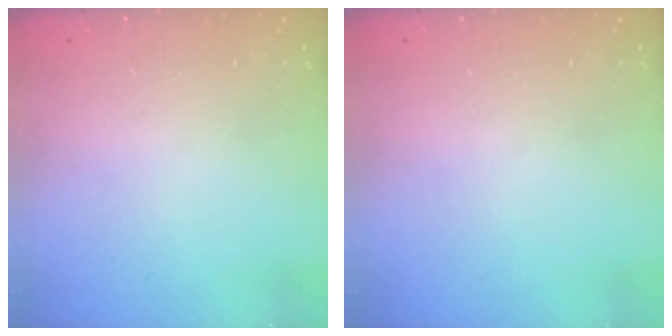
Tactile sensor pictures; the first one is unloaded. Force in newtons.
{"total": 0.0}